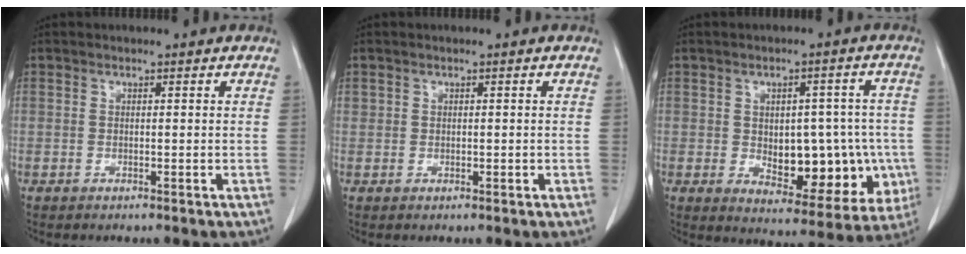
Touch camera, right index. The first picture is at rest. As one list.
[{"total": 0.6, "force": [0.0, 0.6, 0.3], "torque": [-0.008, 0.006, 0.004]}, {"total": 14.5, "force": [-2.2, 7.9, 12.0], "torque": [-0.151, 0.014, -0.006]}]